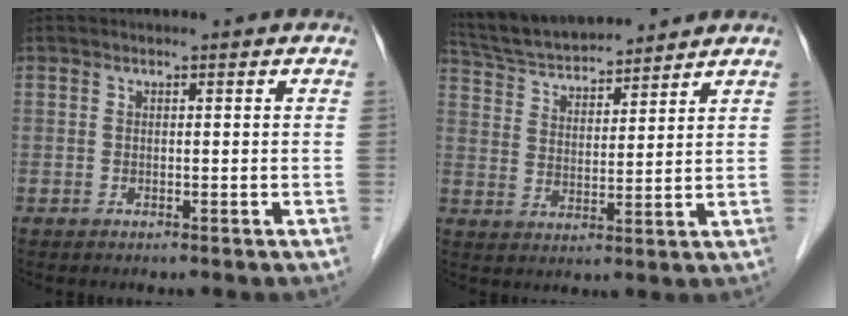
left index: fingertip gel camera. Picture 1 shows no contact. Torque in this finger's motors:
{"motor_torque": [-0.22, -0.62, 0.16, 0.05]}